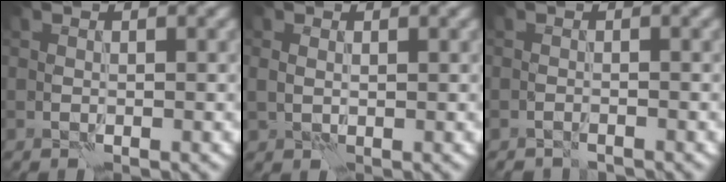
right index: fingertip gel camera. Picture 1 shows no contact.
{"total": 1.2, "force": [0.2, 0.8, 0.8], "torque": [-0.016, 0.002, 0.007]}
{"total": 0.8, "force": [-0.8, -0.2, -0.1], "torque": [0.005, 0.000, -0.017]}